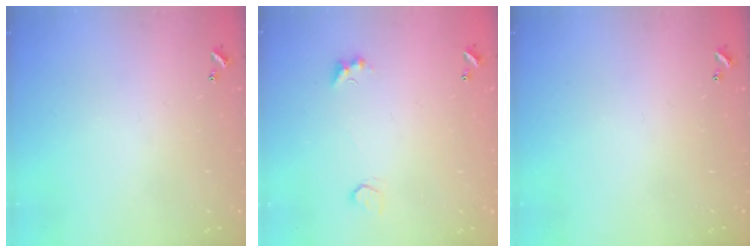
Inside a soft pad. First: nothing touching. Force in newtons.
{"total": 3.0, "press": 2.9, "slide": 0.8}
{"total": 0.0}